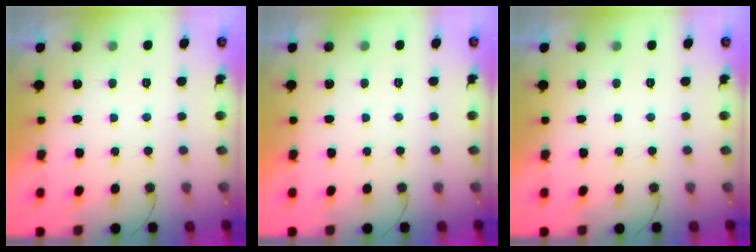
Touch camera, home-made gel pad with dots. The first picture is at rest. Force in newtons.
{"total": 1.7, "press": 1.7, "slide": 0.1}
{"total": 0.0}